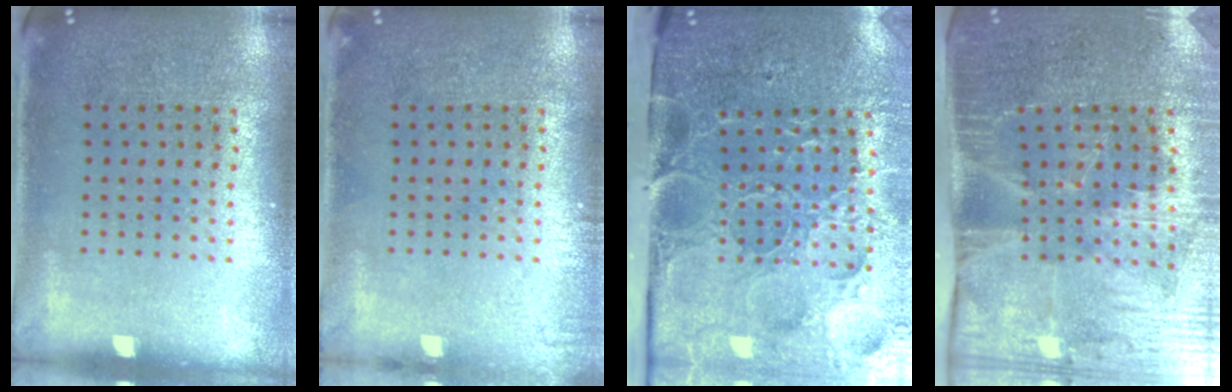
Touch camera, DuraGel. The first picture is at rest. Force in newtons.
{"total": 0.7, "press": 0.7, "slide": 0.1}
{"total": 5.1, "press": 4.1, "slide": 3.0}
{"total": 4.3, "press": 3.6, "slide": 2.3}